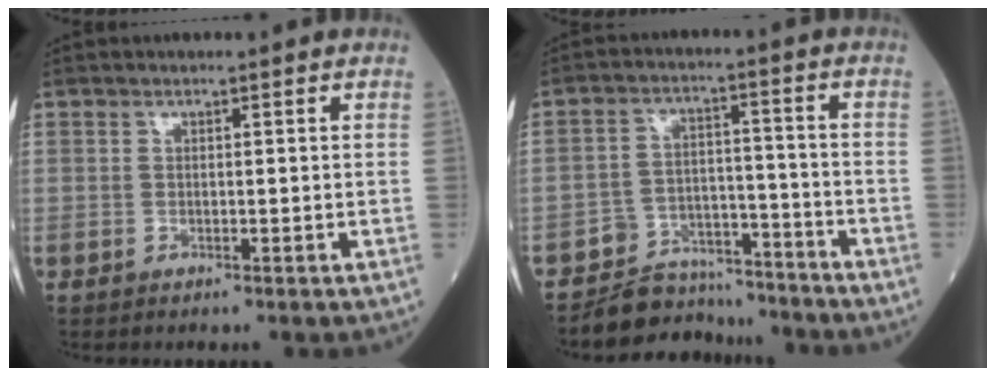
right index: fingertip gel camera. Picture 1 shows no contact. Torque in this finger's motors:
{"motor_torque": [0.18, -0.14, 0.11, 0.01]}